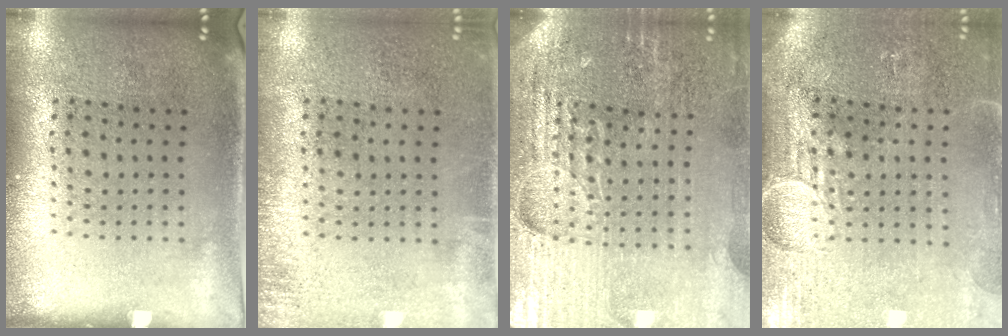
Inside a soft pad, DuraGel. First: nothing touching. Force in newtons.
{"total": 1.2, "press": 1.1, "slide": 0.2}
{"total": 4.9, "press": 4.6, "slide": 1.7}
{"total": 4.0, "press": 3.5, "slide": 1.9}